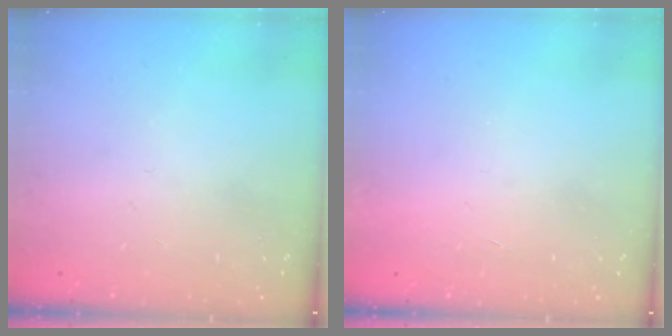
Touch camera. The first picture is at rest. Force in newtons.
{"total": 1.7, "press": 1.7, "slide": 0.1}